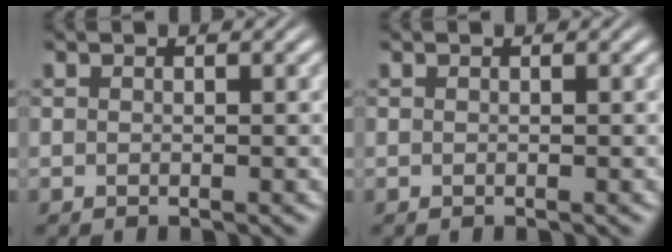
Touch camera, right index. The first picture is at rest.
{"total": 0.0}